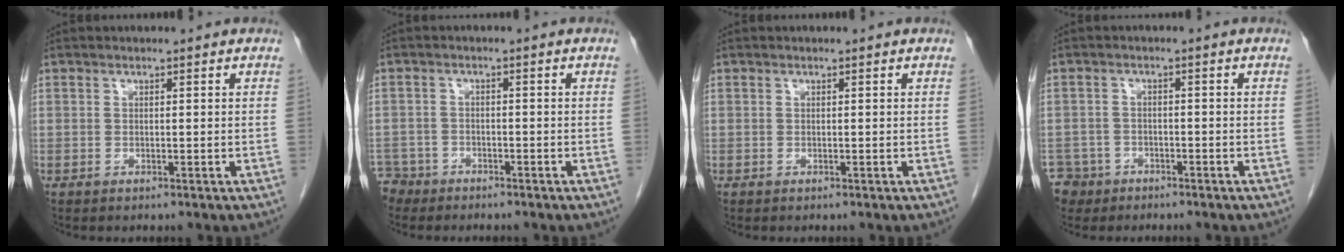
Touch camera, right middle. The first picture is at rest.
{"total": 3.9, "force": [-3.4, 1.9, -0.7], "torque": [0.013, 0.002, -0.066]}
{"total": 0.0}
{"total": 5.0, "force": [-3.4, 3.6, -0.3], "torque": [0.005, 0.006, -0.059]}